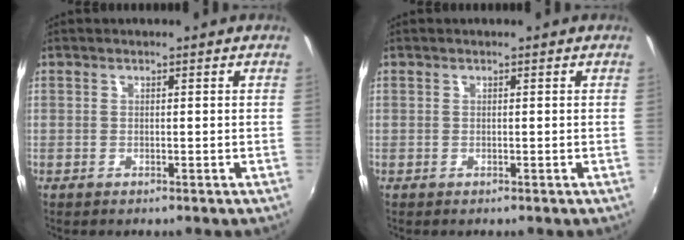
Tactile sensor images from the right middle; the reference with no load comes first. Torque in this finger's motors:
{"motor_torque": [-0.05, -0.19, 0.02, 0.00]}